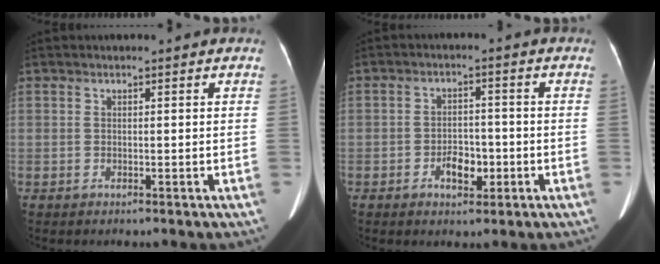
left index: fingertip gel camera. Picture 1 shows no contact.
{"total": 4.3, "force": [-1.8, 2.5, 3.0], "torque": [-0.050, 0.008, -0.028]}